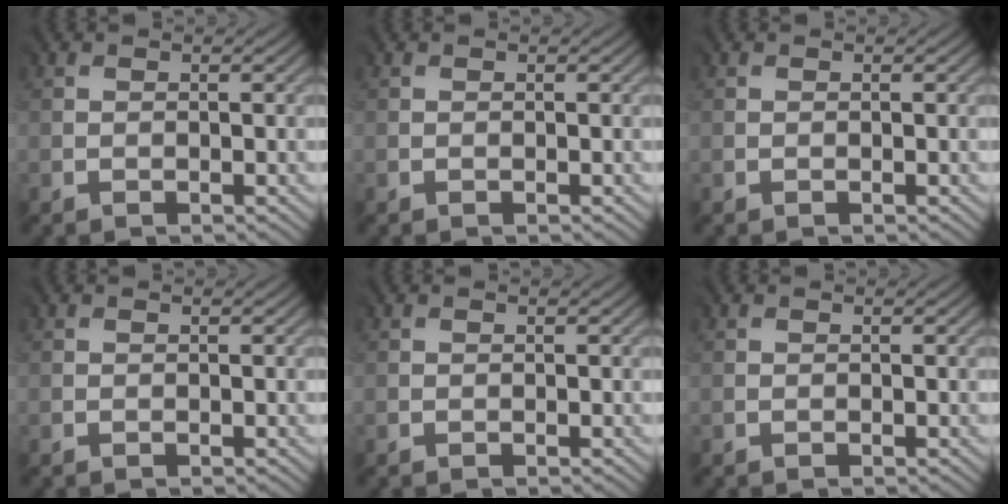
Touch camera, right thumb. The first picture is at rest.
{"total": 0.0}
{"total": 0.0}
{"total": 0.0}
{"total": 0.0}
{"total": 0.0}